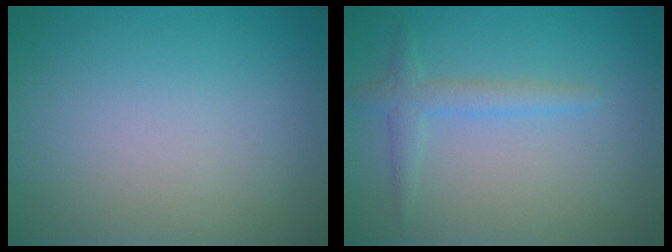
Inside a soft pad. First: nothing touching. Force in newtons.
{"total": 1.9, "press": 1.9, "slide": 0.1}